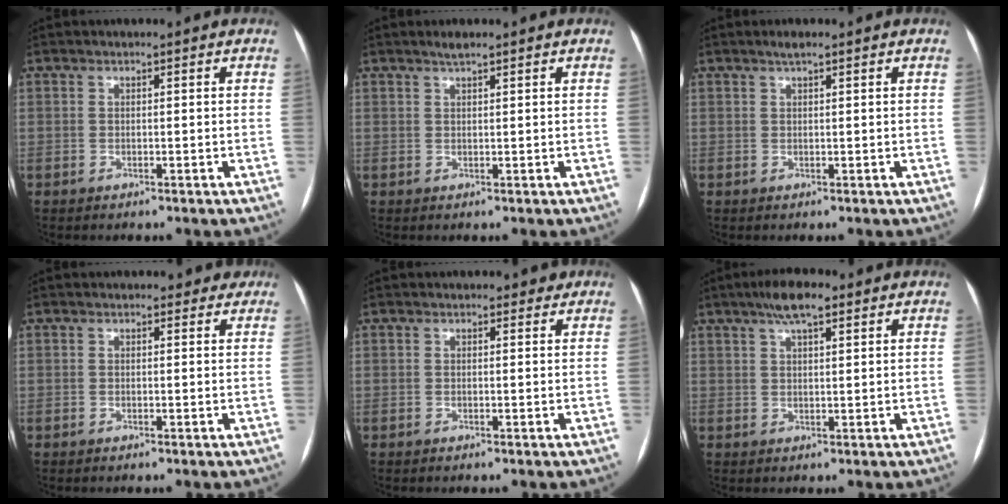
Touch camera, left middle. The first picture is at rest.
{"total": 1.4, "force": [1.1, 0.1, 0.9], "torque": [-0.017, 0.005, 0.024]}
{"total": 1.3, "force": [0.9, 0.1, 0.9], "torque": [-0.016, 0.006, 0.018]}
{"total": 2.5, "force": [2.1, 1.4, 0.4], "torque": [0.006, 0.005, 0.013]}
{"total": 1.6, "force": [1.2, 0.9, 0.4], "torque": [0.000, 0.007, 0.011]}
{"total": 5.6, "force": [3.6, 1.3, 4.1], "torque": [-0.075, 0.015, 0.061]}